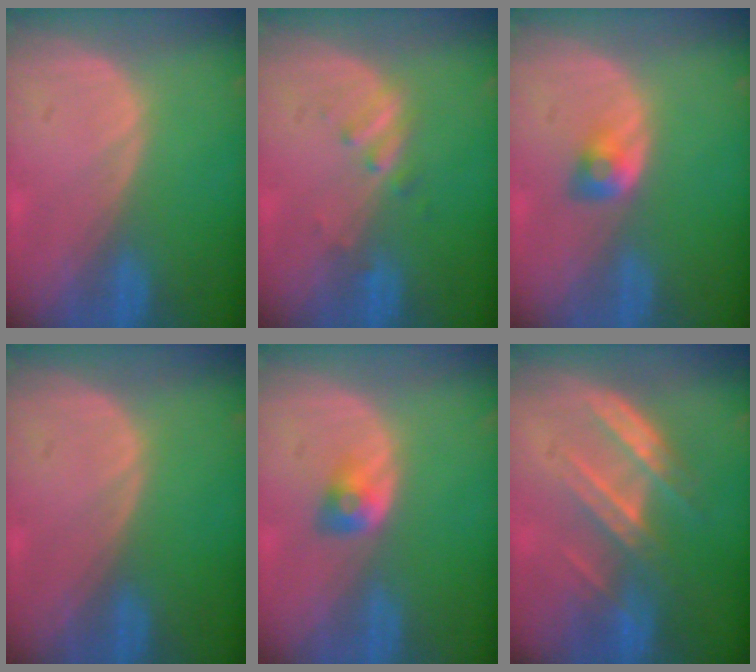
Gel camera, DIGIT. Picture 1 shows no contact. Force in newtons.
{"total": 2.3, "press": 2.3, "slide": 0.3}
{"total": 2.8, "press": 2.5, "slide": 1.3}
{"total": 0.0}
{"total": 2.7, "press": 2.4, "slide": 1.2}
{"total": 7.2, "press": 6.5, "slide": 3.0}